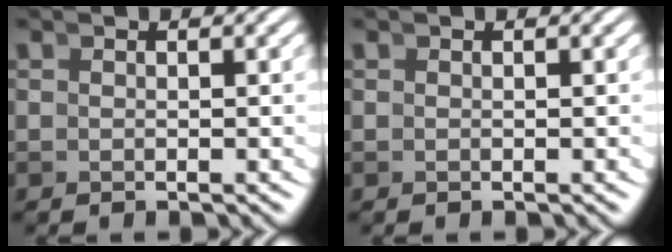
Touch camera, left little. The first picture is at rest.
{"total": 0.0}